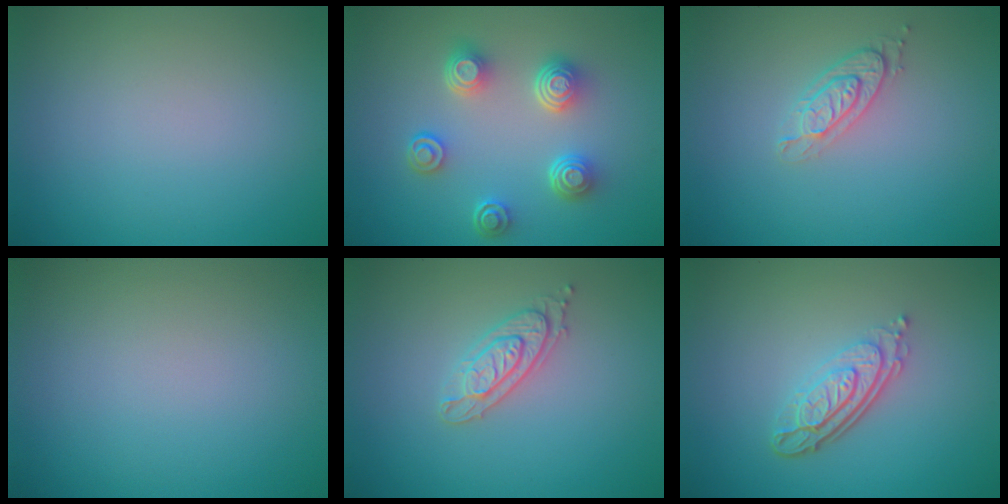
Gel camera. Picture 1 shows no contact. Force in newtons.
{"total": 4.6, "press": 3.5, "slide": 3.0}
{"total": 2.1, "press": 2.0, "slide": 0.7}
{"total": 0.0}
{"total": 2.4, "press": 2.2, "slide": 0.8}
{"total": 4.1, "press": 2.9, "slide": 3.0}